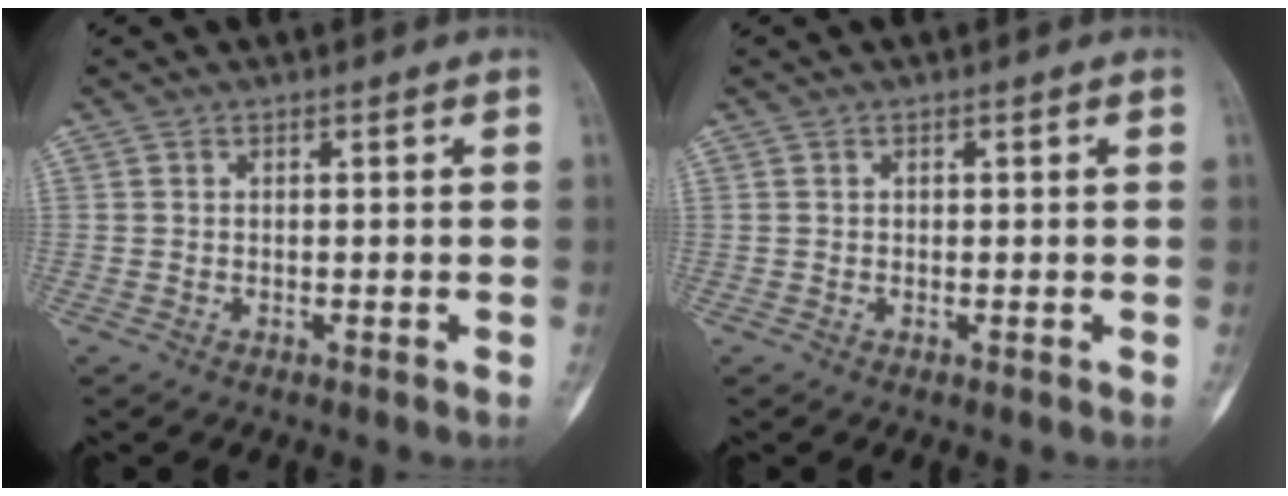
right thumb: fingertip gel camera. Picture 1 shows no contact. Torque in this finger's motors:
{"motor_torque": [-0.25, 0.02, -0.10, -0.06, -0.05]}